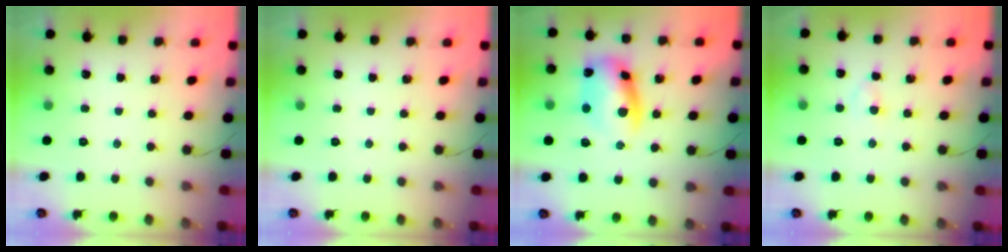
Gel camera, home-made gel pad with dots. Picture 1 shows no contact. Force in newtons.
{"total": 0.0}
{"total": 10.9, "press": 10.7, "slide": 1.7}
{"total": 2.3, "press": 2.0, "slide": 1.1}